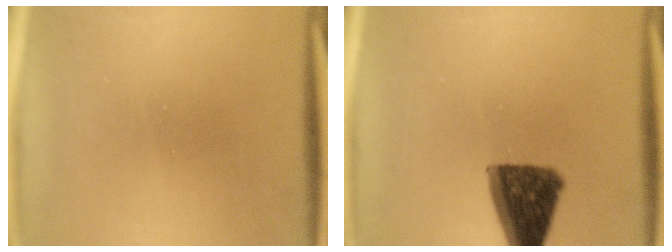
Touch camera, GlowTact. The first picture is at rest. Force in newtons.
{"total": 11.1}